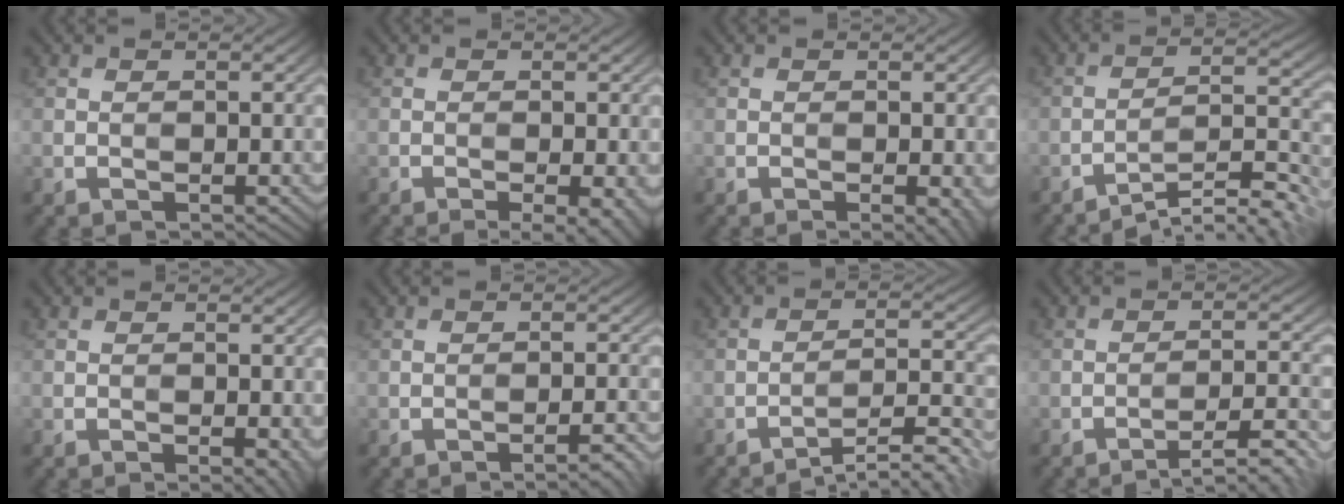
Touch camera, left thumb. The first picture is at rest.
{"total": 4.0, "force": [-1.8, 0.9, 3.4], "torque": [-0.045, -0.003, -0.025]}
{"total": 1.6, "force": [-0.6, 0.3, 1.5], "torque": [-0.020, -0.003, -0.008]}
{"total": 9.0, "force": [-6.8, 1.4, 5.7], "torque": [-0.094, 0.011, -0.110]}
{"total": 1.3, "force": [-0.5, 0.3, 1.2], "torque": [-0.016, -0.003, -0.007]}
{"total": 2.6, "force": [-1.9, 0.3, 1.7], "torque": [-0.022, 0.009, -0.032]}
{"total": 7.7, "force": [-6.0, 1.0, 4.6], "torque": [-0.080, 0.017, -0.092]}
{"total": 6.2, "force": [-4.5, 0.8, 4.1], "torque": [-0.069, 0.015, -0.067]}